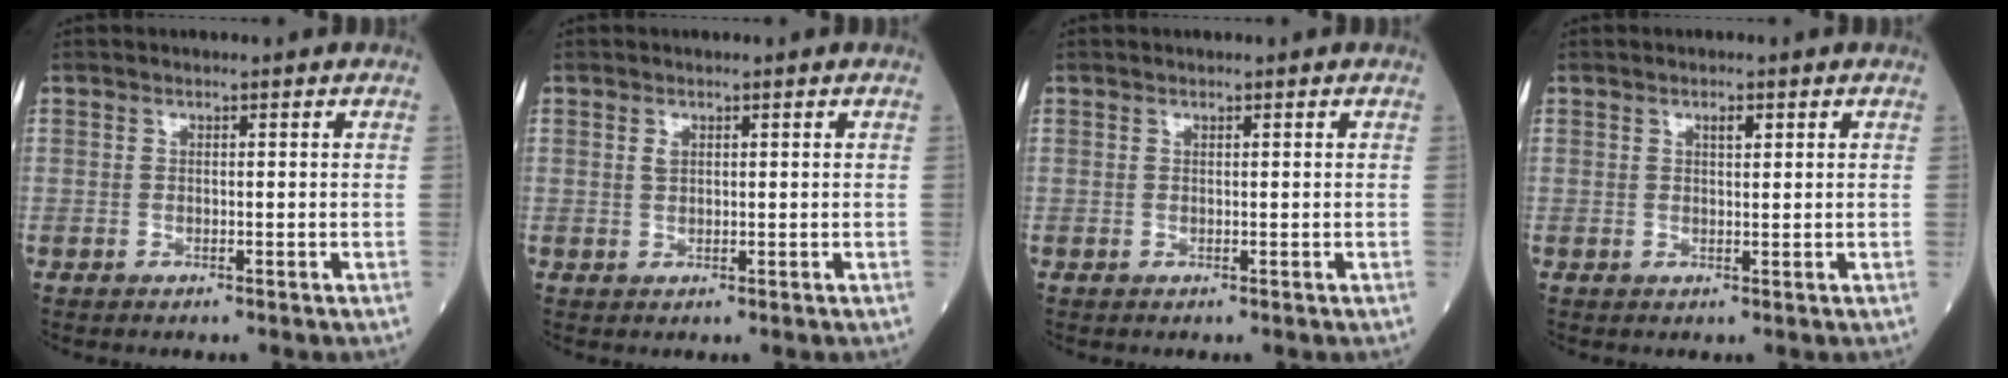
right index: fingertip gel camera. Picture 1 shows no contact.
{"total": 1.0, "force": [0.5, 0.5, 0.6], "torque": [-0.013, -0.001, 0.009]}
{"total": 0.0}
{"total": 1.3, "force": [0.7, 0.4, 1.1], "torque": [-0.018, 0.000, 0.010]}